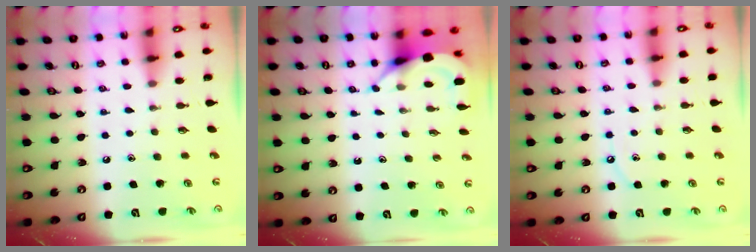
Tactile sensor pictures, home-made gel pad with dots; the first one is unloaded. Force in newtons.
{"total": 3.9, "press": 3.9, "slide": 0.3}
{"total": 5.3, "press": 5.2, "slide": 0.8}